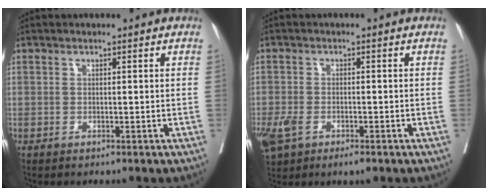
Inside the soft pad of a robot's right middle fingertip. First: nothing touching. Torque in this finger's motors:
{"motor_torque": [0.60, -0.16, 0.12, 0.06]}